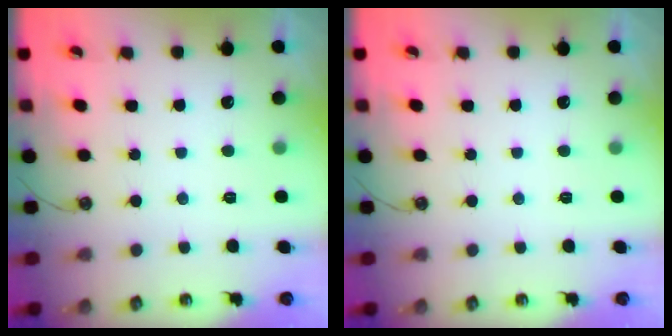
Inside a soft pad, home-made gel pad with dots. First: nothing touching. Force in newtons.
{"total": 0.0}